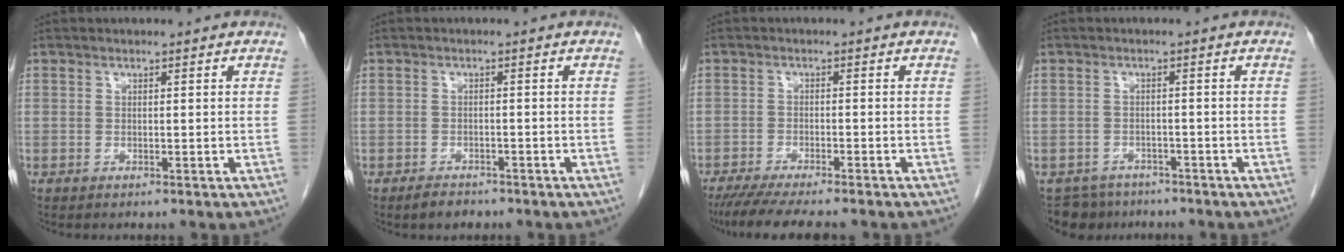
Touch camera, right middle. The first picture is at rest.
{"total": 2.5, "force": [-2.0, 1.2, 0.9], "torque": [-0.021, 0.000, -0.026]}
{"total": 10.0, "force": [-8.5, 1.0, 5.2], "torque": [-0.075, -0.021, -0.133]}
{"total": 4.9, "force": [-4.2, 2.5, -0.3], "torque": [0.011, 0.001, -0.067]}